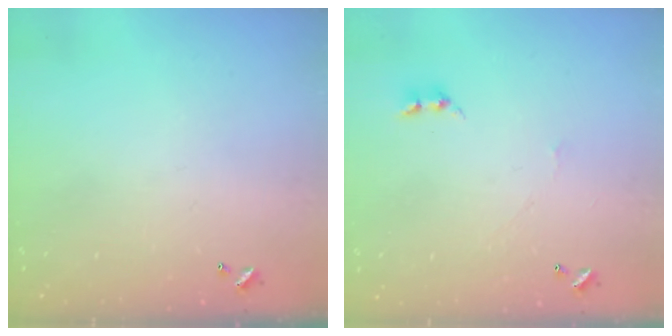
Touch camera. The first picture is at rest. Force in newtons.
{"total": 0.9, "press": 0.8, "slide": 0.4}